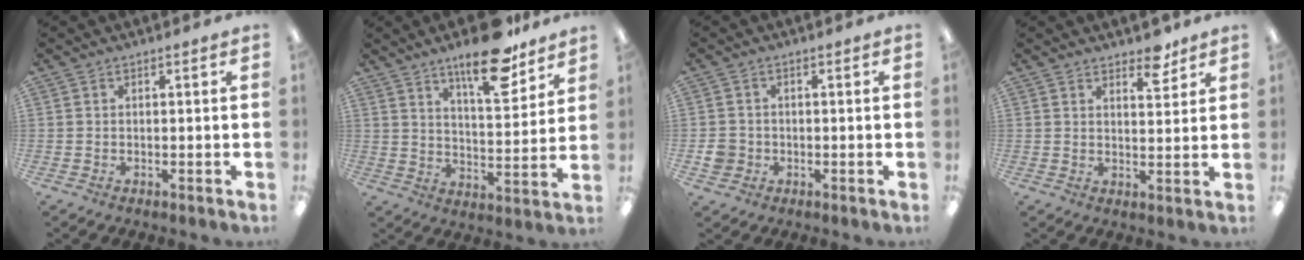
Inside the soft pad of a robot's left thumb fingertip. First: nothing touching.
{"total": 15.9, "force": [11.6, 5.1, 9.7], "torque": [-0.137, -0.065, 0.190]}
{"total": 3.6, "force": [-0.7, 3.4, 1.0], "torque": [-0.008, 0.004, -0.014]}
{"total": 5.6, "force": [4.6, 2.2, 2.3], "torque": [-0.008, -0.034, 0.074]}